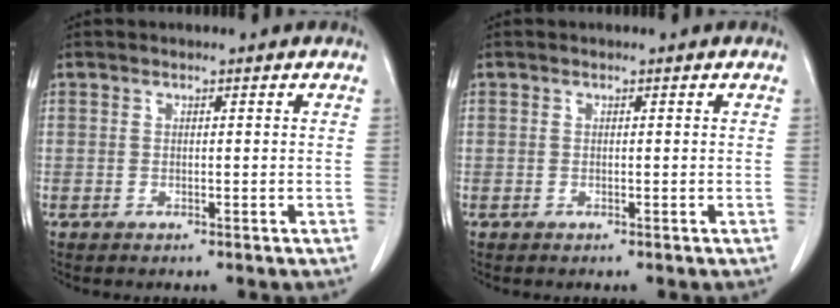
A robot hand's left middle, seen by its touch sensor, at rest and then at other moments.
{"total": 0.0}